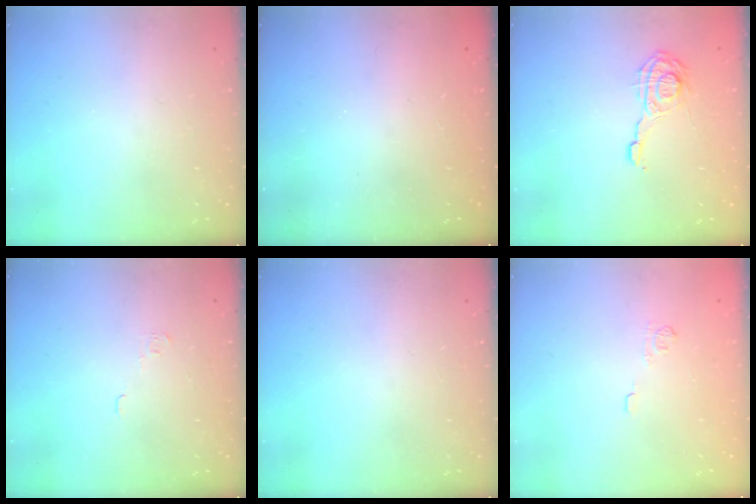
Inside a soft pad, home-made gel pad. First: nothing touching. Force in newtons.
{"total": 2.4, "press": 2.3, "slide": 0.8}
{"total": 10.3, "press": 10.3, "slide": 0.8}
{"total": 2.3, "press": 2.3, "slide": 0.3}
{"total": 0.0}
{"total": 5.4, "press": 5.2, "slide": 1.4}